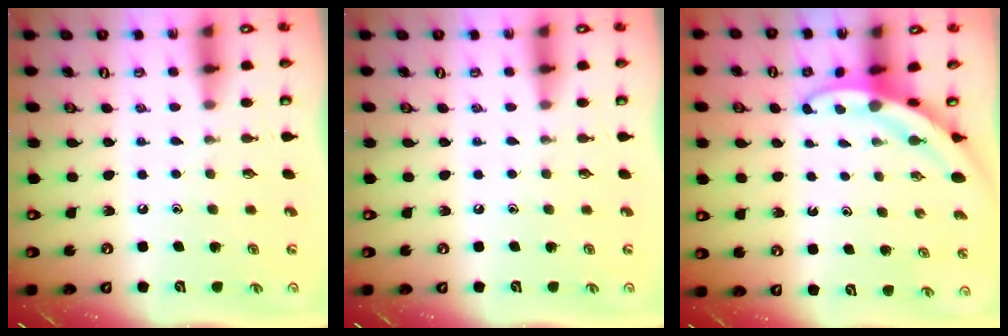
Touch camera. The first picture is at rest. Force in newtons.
{"total": 0.0}
{"total": 3.2, "press": 3.2, "slide": 0.3}